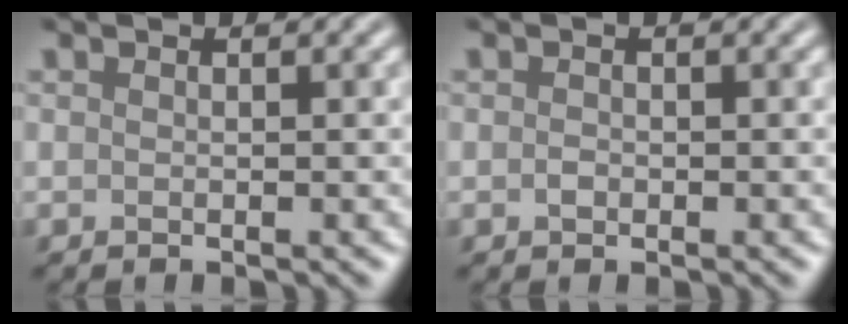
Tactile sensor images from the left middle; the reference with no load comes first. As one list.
[{"total": 0.6, "force": [-0.2, 0.5, 0.3], "torque": [-0.006, -0.001, -0.004]}]